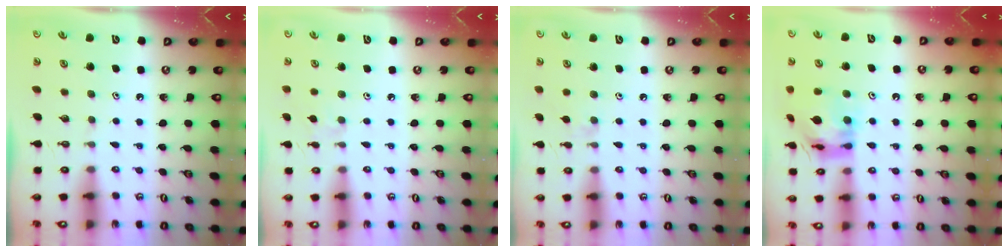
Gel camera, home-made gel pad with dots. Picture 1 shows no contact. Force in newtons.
{"total": 4.2, "press": 4.1, "slide": 0.6}
{"total": 2.9, "press": 2.9, "slide": 0.5}
{"total": 13.0, "press": 12.9, "slide": 1.6}